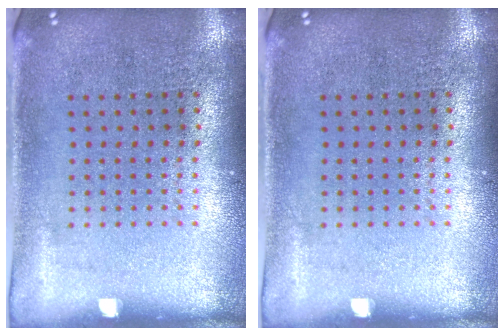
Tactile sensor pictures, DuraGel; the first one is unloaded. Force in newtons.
{"total": 0.0}